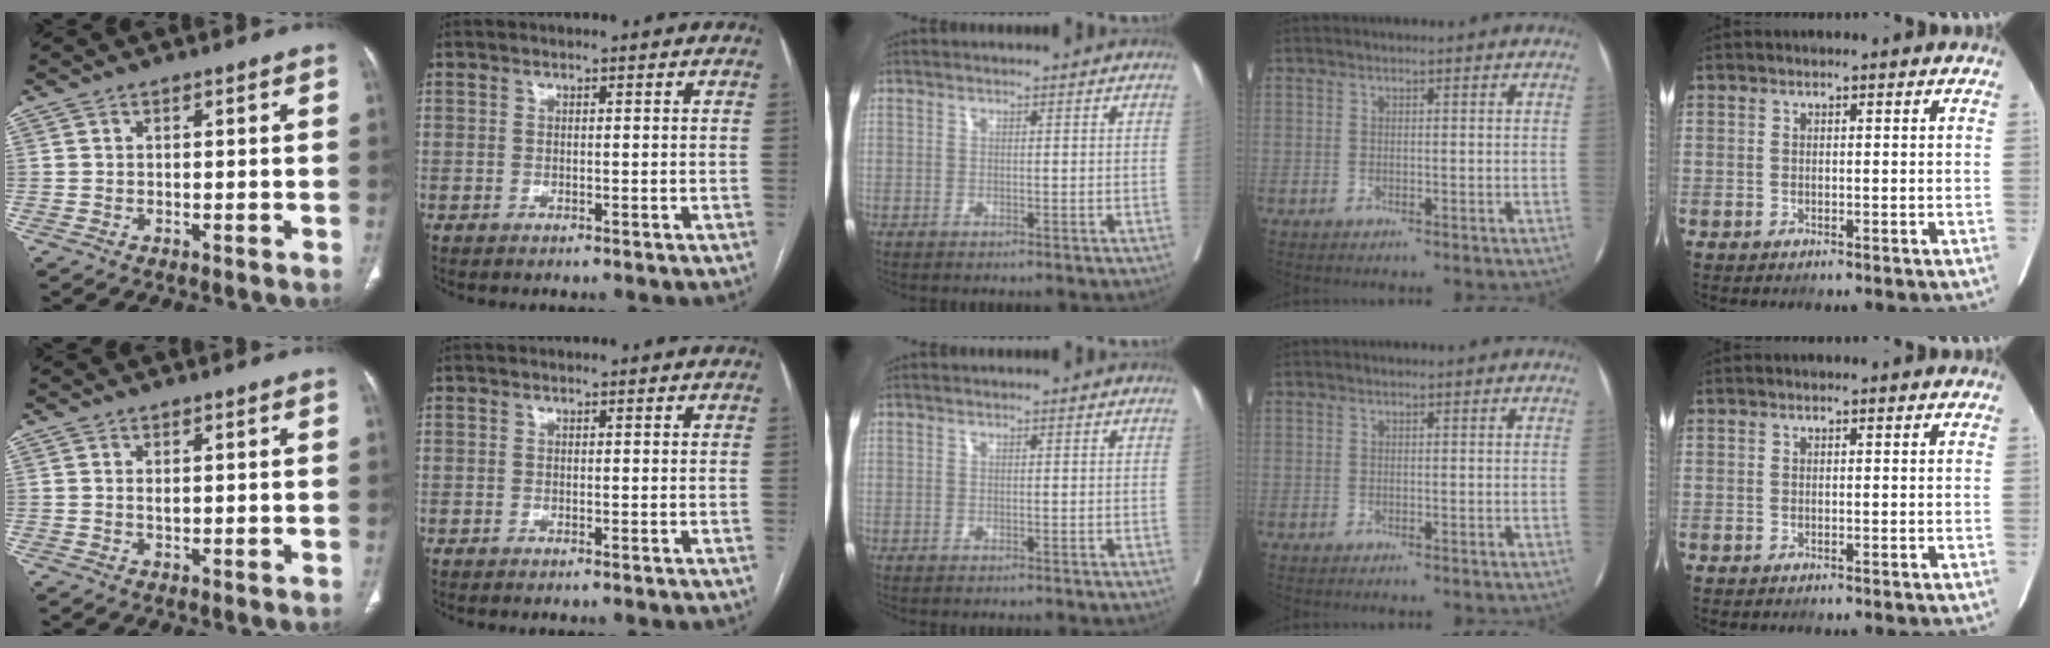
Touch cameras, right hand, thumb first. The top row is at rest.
{"thumb": {"total": 1.1, "force": [0.3, 0.5, 0.9], "torque": [-0.017, -0.004, 0.007]}}